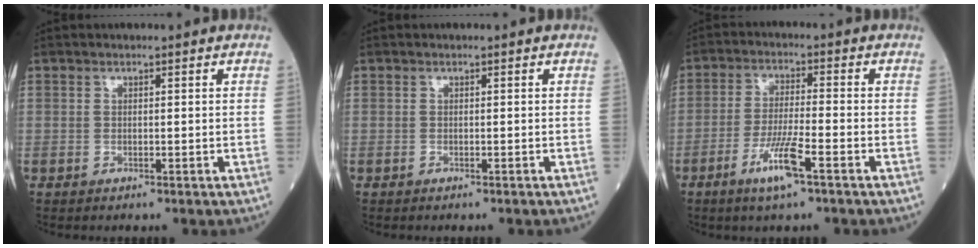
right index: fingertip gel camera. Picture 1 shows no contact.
{"total": 0.0}
{"total": 7.0, "force": [-3.7, 0.1, 5.9], "torque": [-0.118, -0.011, -0.070]}